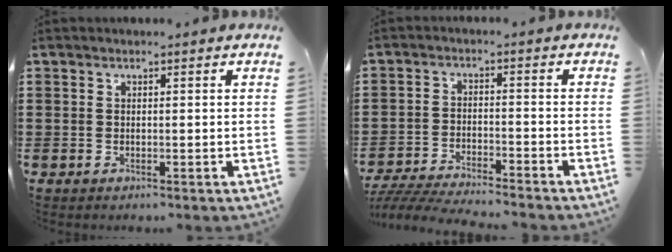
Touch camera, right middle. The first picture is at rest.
{"total": 5.2, "force": [-5.0, 0.2, 1.0], "torque": [-0.029, -0.004, -0.103]}